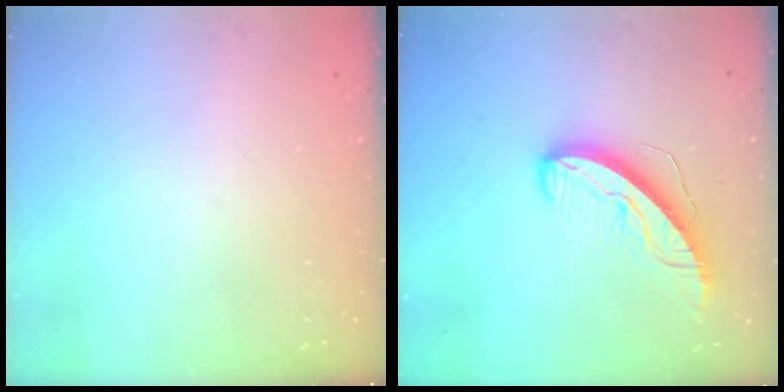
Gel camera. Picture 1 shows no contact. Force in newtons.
{"total": 10.9, "press": 10.9, "slide": 1.3}